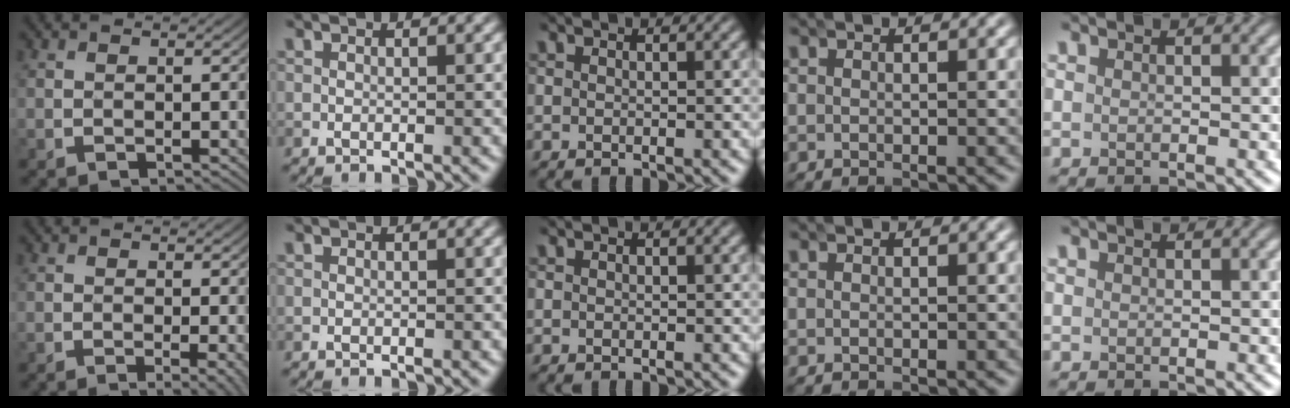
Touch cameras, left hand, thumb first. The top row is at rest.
{"thumb": {"total": 3.5, "force": [-1.0, 0.7, 3.3], "torque": [-0.040, 0.005, -0.017]}}